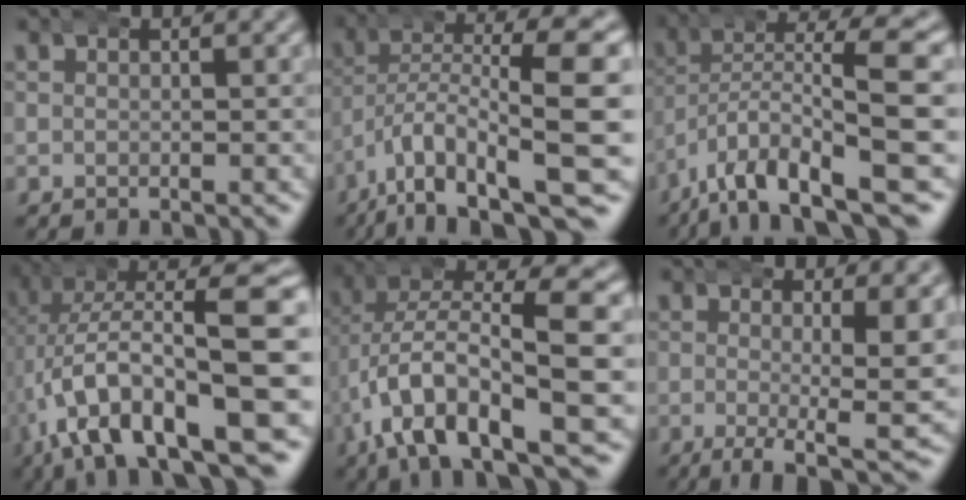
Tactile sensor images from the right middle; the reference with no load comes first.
{"total": 14.4, "force": [-9.6, 5.5, 9.3], "torque": [-0.152, -0.041, -0.129]}
{"total": 10.5, "force": [-5.7, 4.0, 7.8], "torque": [-0.141, -0.035, -0.071]}
{"total": 13.0, "force": [-2.7, 5.8, 11.3], "torque": [-0.192, -0.017, -0.026]}
{"total": 10.5, "force": [-1.8, 5.3, 8.9], "torque": [-0.174, -0.021, -0.016]}
{"total": 7.0, "force": [-3.0, 2.0, 6.0], "torque": [-0.089, -0.024, -0.042]}